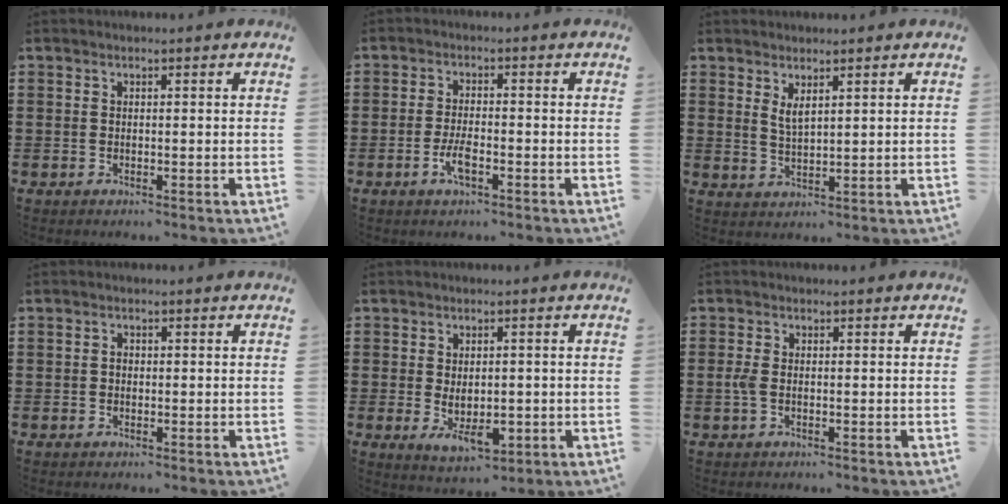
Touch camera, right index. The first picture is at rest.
{"total": 3.8, "force": [-1.6, 1.2, 3.2], "torque": [-0.067, 0.000, -0.032]}
{"total": 2.5, "force": [1.6, 0.8, 1.7], "torque": [-0.036, 0.002, 0.030]}
{"total": 0.8, "force": [-0.1, 0.6, 0.5], "torque": [-0.013, 0.000, -0.002]}
{"total": 4.8, "force": [-0.9, 2.6, 4.0], "torque": [-0.076, -0.004, -0.020]}
{"total": 1.9, "force": [-0.3, 0.9, 1.6], "torque": [-0.046, -0.004, -0.012]}